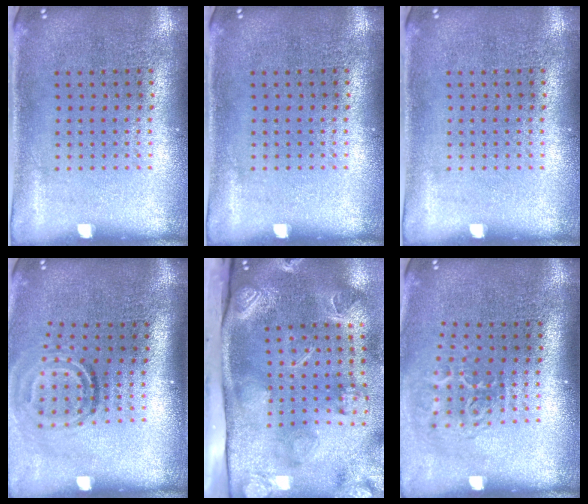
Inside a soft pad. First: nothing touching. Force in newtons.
{"total": 0.0}
{"total": 0.0}
{"total": 1.9, "press": 1.2, "slide": 1.5}
{"total": 4.4, "press": 3.2, "slide": 3.1}
{"total": 1.9, "press": 1.2, "slide": 1.4}